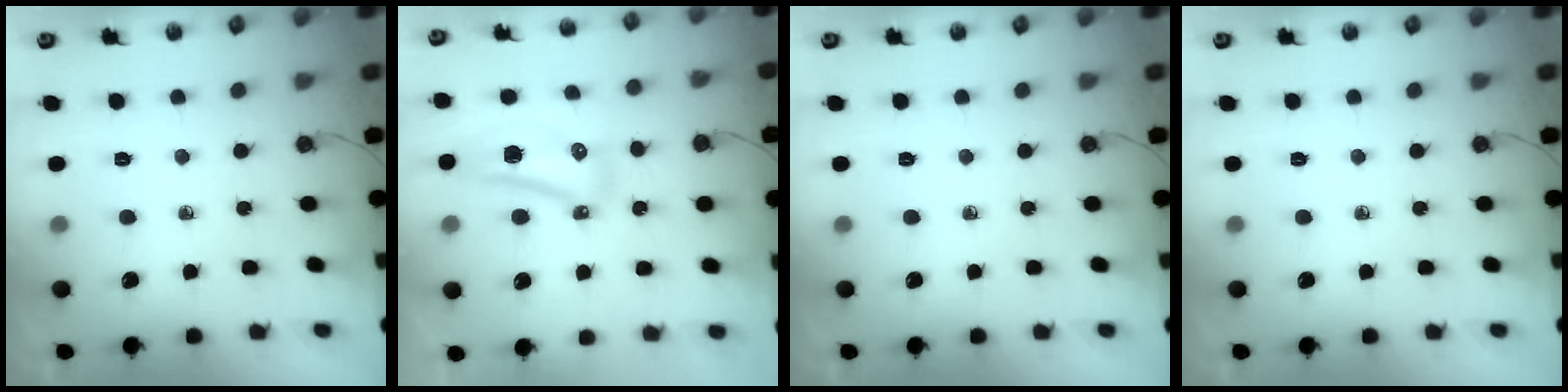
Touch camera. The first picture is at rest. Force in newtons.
{"total": 9.9, "press": 9.8, "slide": 1.3}
{"total": 0.0}
{"total": 0.0}